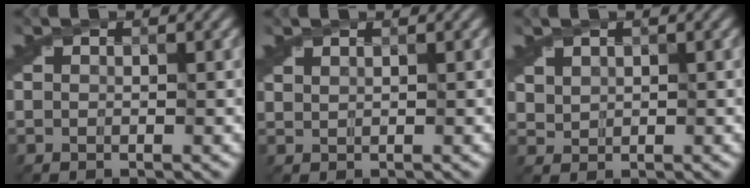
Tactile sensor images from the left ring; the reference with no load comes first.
{"total": 1.1, "force": [1.0, 0.3, 0.2], "torque": [-0.002, 0.005, 0.018]}
{"total": 1.0, "force": [0.8, 0.5, 0.1], "torque": [-0.006, 0.011, 0.033]}